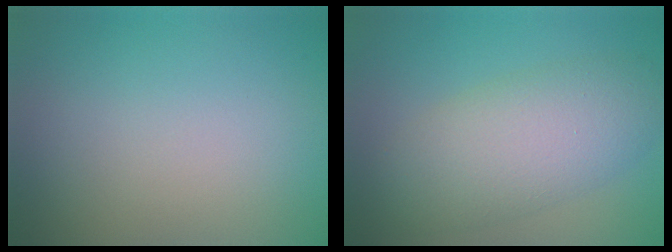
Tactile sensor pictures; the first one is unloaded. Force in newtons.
{"total": 6.5, "press": 6.5, "slide": 0.1}